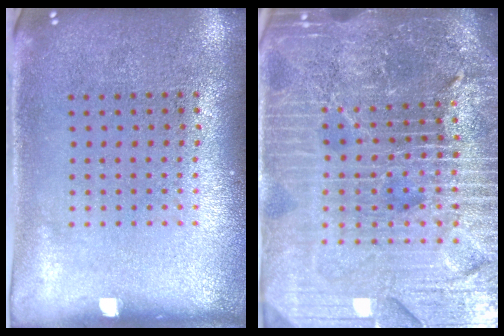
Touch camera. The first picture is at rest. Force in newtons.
{"total": 6.3, "press": 5.6, "slide": 3.0}